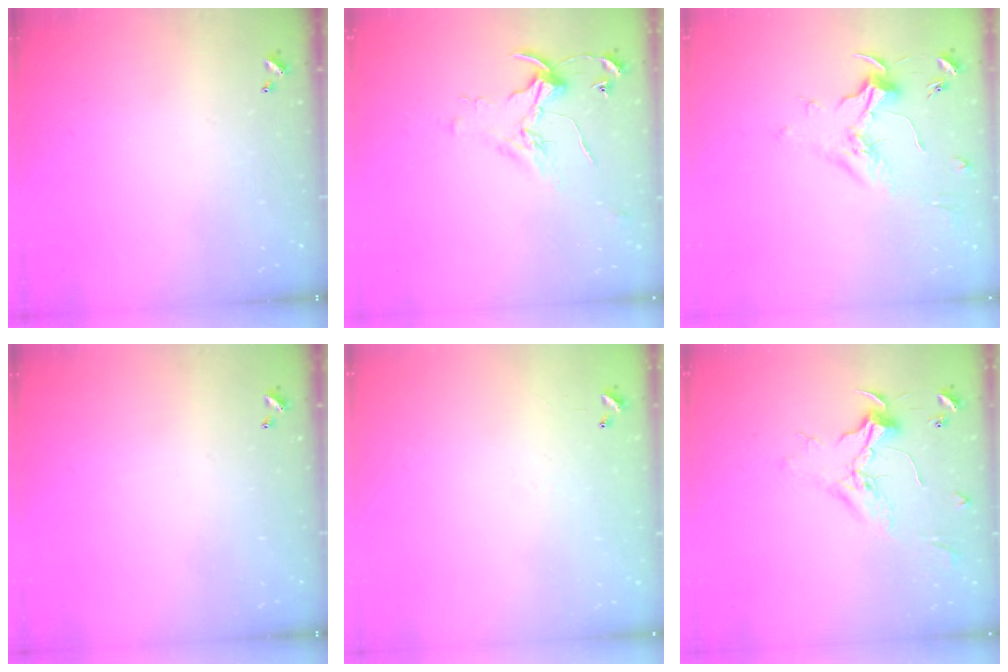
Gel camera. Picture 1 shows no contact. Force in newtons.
{"total": 2.1, "press": 2.1, "slide": 0.1}
{"total": 1.7, "press": 1.5, "slide": 0.8}
{"total": 0.0}
{"total": 7.7, "press": 7.7, "slide": 0.5}
{"total": 2.4, "press": 2.3, "slide": 0.8}